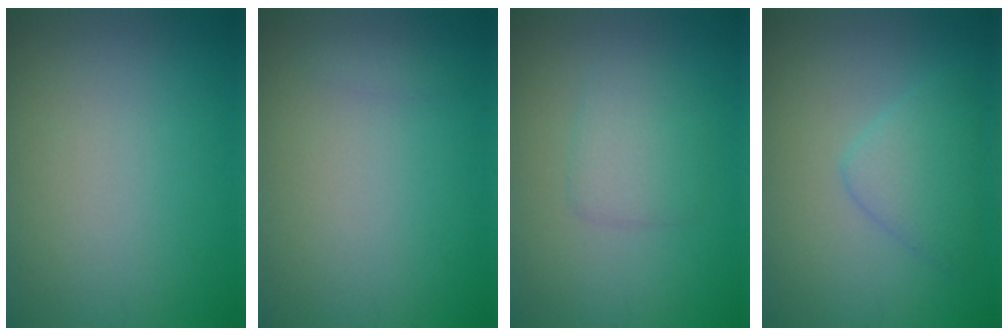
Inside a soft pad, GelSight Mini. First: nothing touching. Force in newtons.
{"total": 0.5, "press": 0.5, "slide": 0.1}
{"total": 2.3, "press": 2.3, "slide": 0.1}
{"total": 3.0, "press": 3.0, "slide": 0.0}